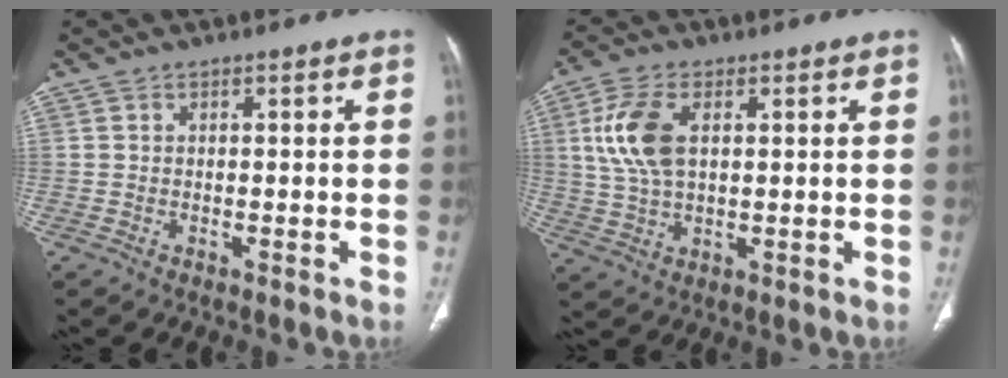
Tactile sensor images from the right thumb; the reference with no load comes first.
{"total": 9.7, "force": [2.3, 5.2, 7.8], "torque": [-0.172, 0.001, 0.048]}